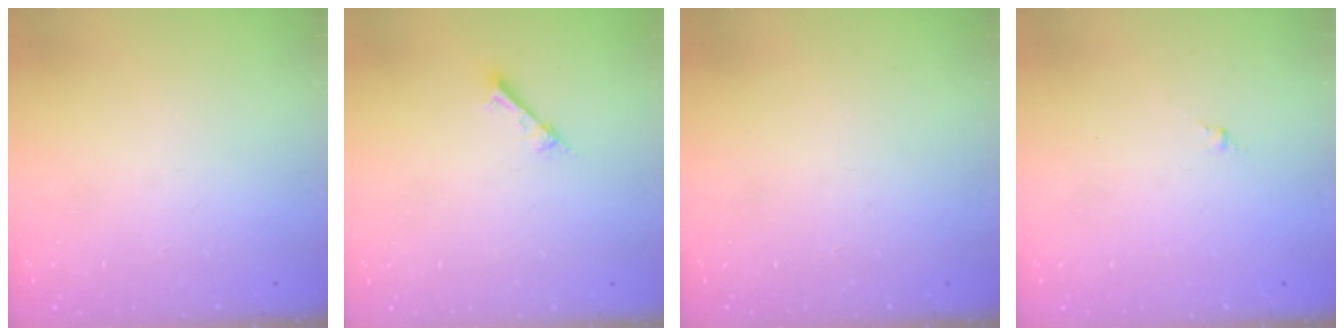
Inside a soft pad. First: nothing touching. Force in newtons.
{"total": 1.5, "press": 1.5, "slide": 0.1}
{"total": 0.0}
{"total": 0.0}